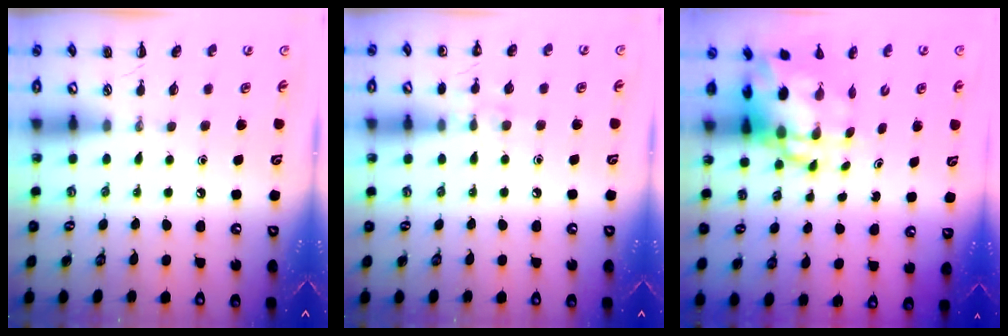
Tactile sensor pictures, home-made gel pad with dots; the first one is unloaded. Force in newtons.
{"total": 6.2, "press": 5.9, "slide": 1.9}
{"total": 9.2, "press": 8.9, "slide": 2.3}